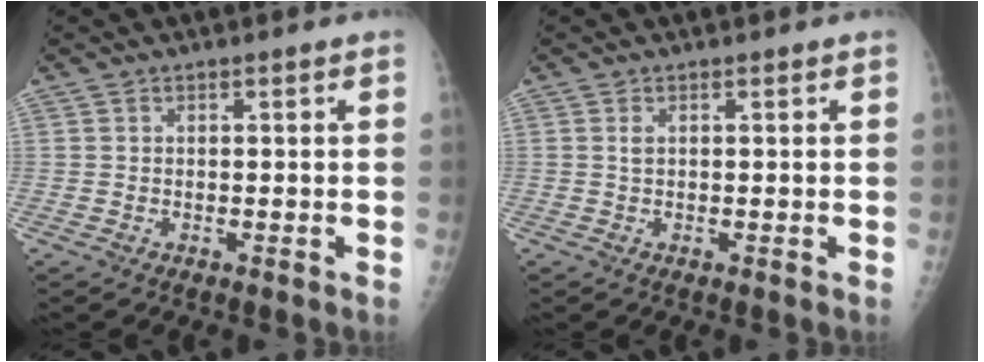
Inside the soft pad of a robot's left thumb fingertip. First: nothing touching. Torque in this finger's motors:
{"motor_torque": [0.35, 0.53, 0.28, -0.09, -0.02]}